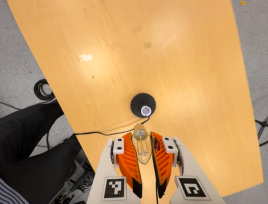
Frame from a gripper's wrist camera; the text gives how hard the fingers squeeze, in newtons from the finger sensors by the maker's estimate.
{"total": 20.8, "left": 25.4, "right": 16.1}